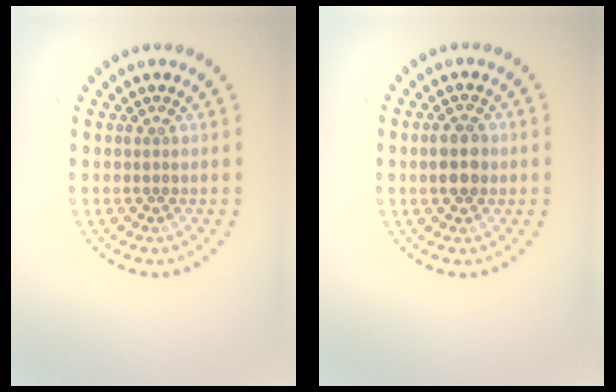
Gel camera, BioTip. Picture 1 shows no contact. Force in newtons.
{"total": 2.6, "press": 2.6, "slide": 0.1}